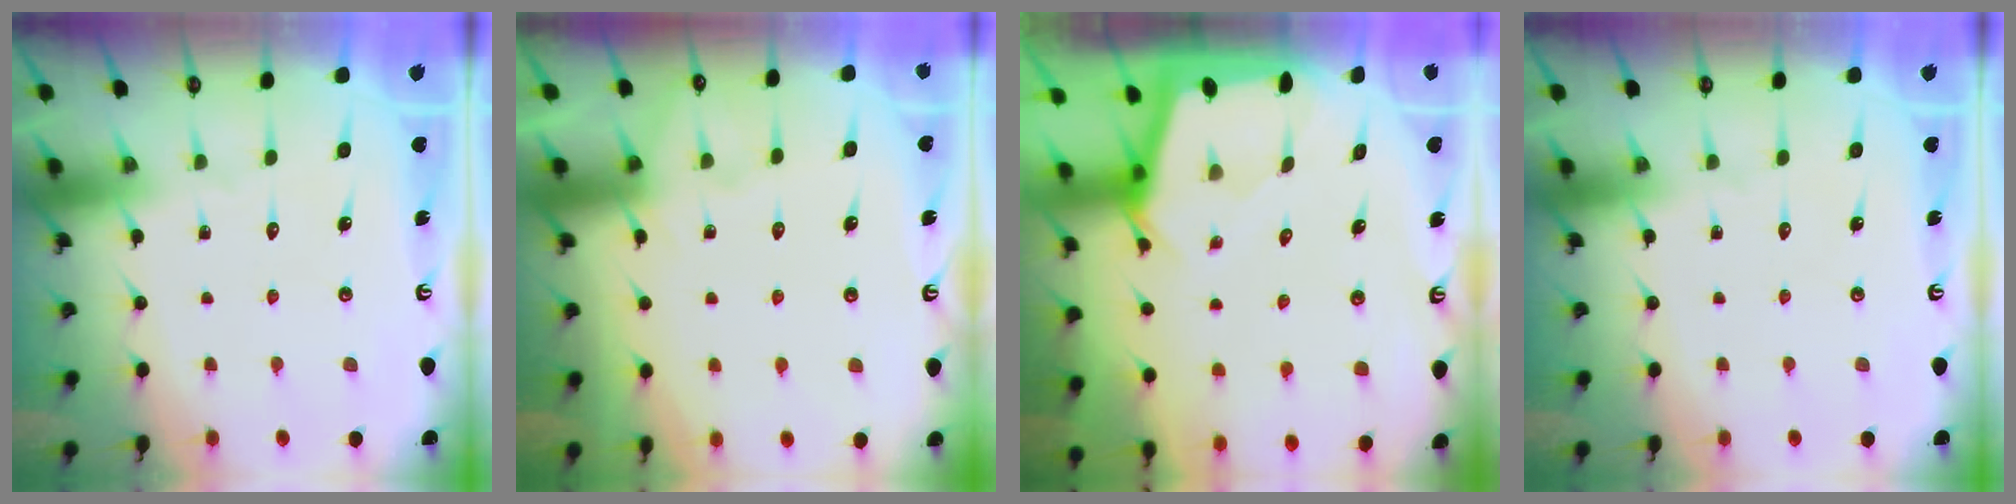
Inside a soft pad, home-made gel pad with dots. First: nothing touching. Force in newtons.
{"total": 4.4, "press": 4.4, "slide": 0.5}
{"total": 1.9, "press": 1.9, "slide": 0.1}
{"total": 0.0}